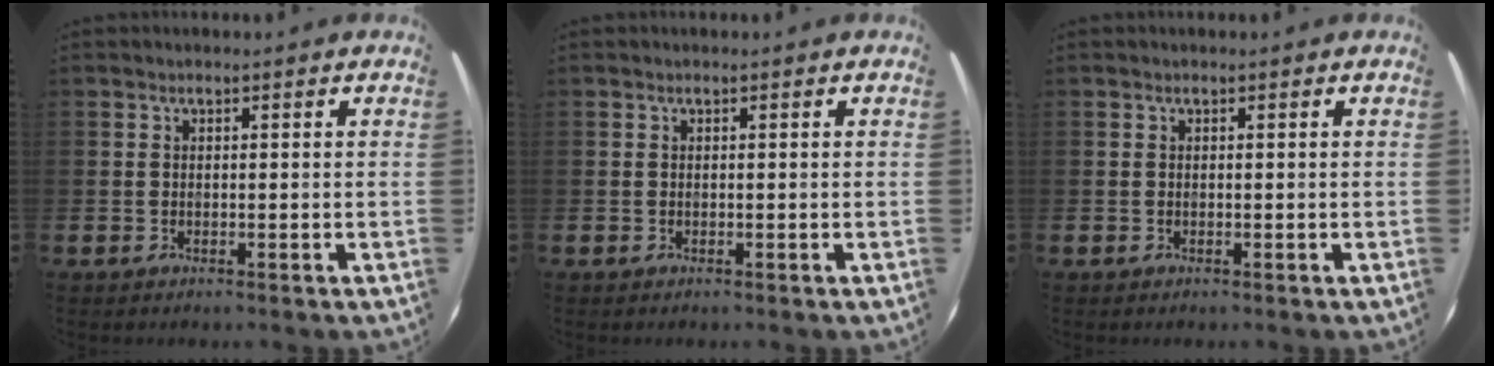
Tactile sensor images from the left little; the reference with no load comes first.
{"total": 0.0}
{"total": 0.0}